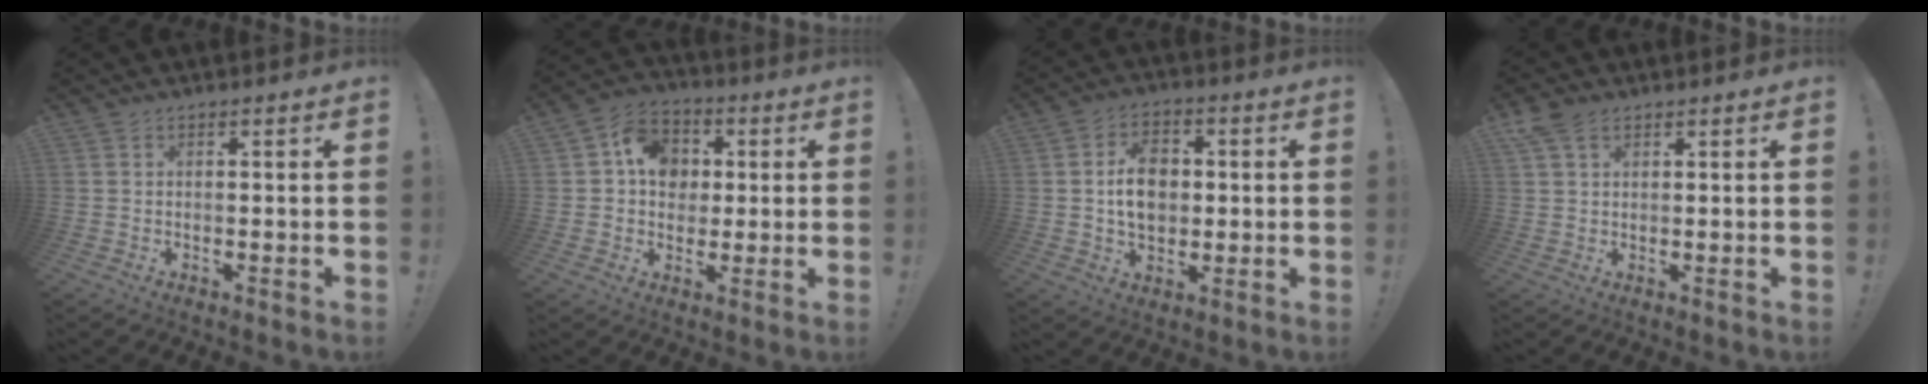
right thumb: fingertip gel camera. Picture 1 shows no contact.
{"total": 12.1, "force": [2.5, 10.2, 5.9], "torque": [-0.085, 0.006, 0.054]}
{"total": 10.6, "force": [0.8, 8.1, 6.8], "torque": [-0.098, 0.008, 0.014]}
{"total": 4.8, "force": [2.7, 2.9, 2.8], "torque": [-0.053, -0.003, 0.054]}